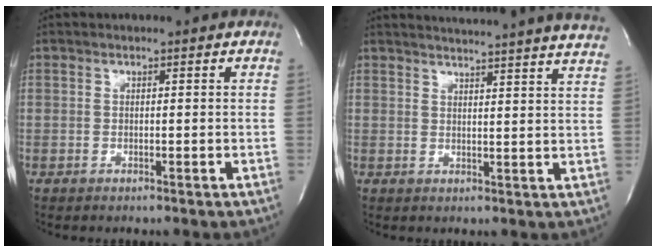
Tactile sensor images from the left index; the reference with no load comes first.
{"total": 19.8, "force": [18.8, -1.1, 6.0], "torque": [-0.095, -0.057, 0.221]}